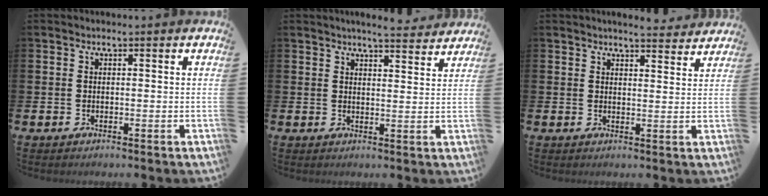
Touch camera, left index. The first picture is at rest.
{"total": 4.5, "force": [4.4, 0.1, 1.0], "torque": [-0.019, -0.024, 0.078]}
{"total": 3.8, "force": [3.8, 0.2, 0.4], "torque": [-0.007, -0.022, 0.067]}